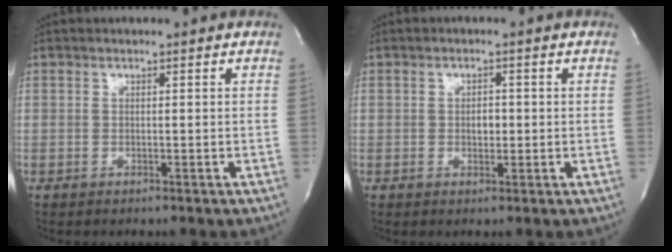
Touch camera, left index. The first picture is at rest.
{"total": 1.8, "force": [-0.2, 1.1, 1.4], "torque": [-0.021, -0.001, -0.001]}